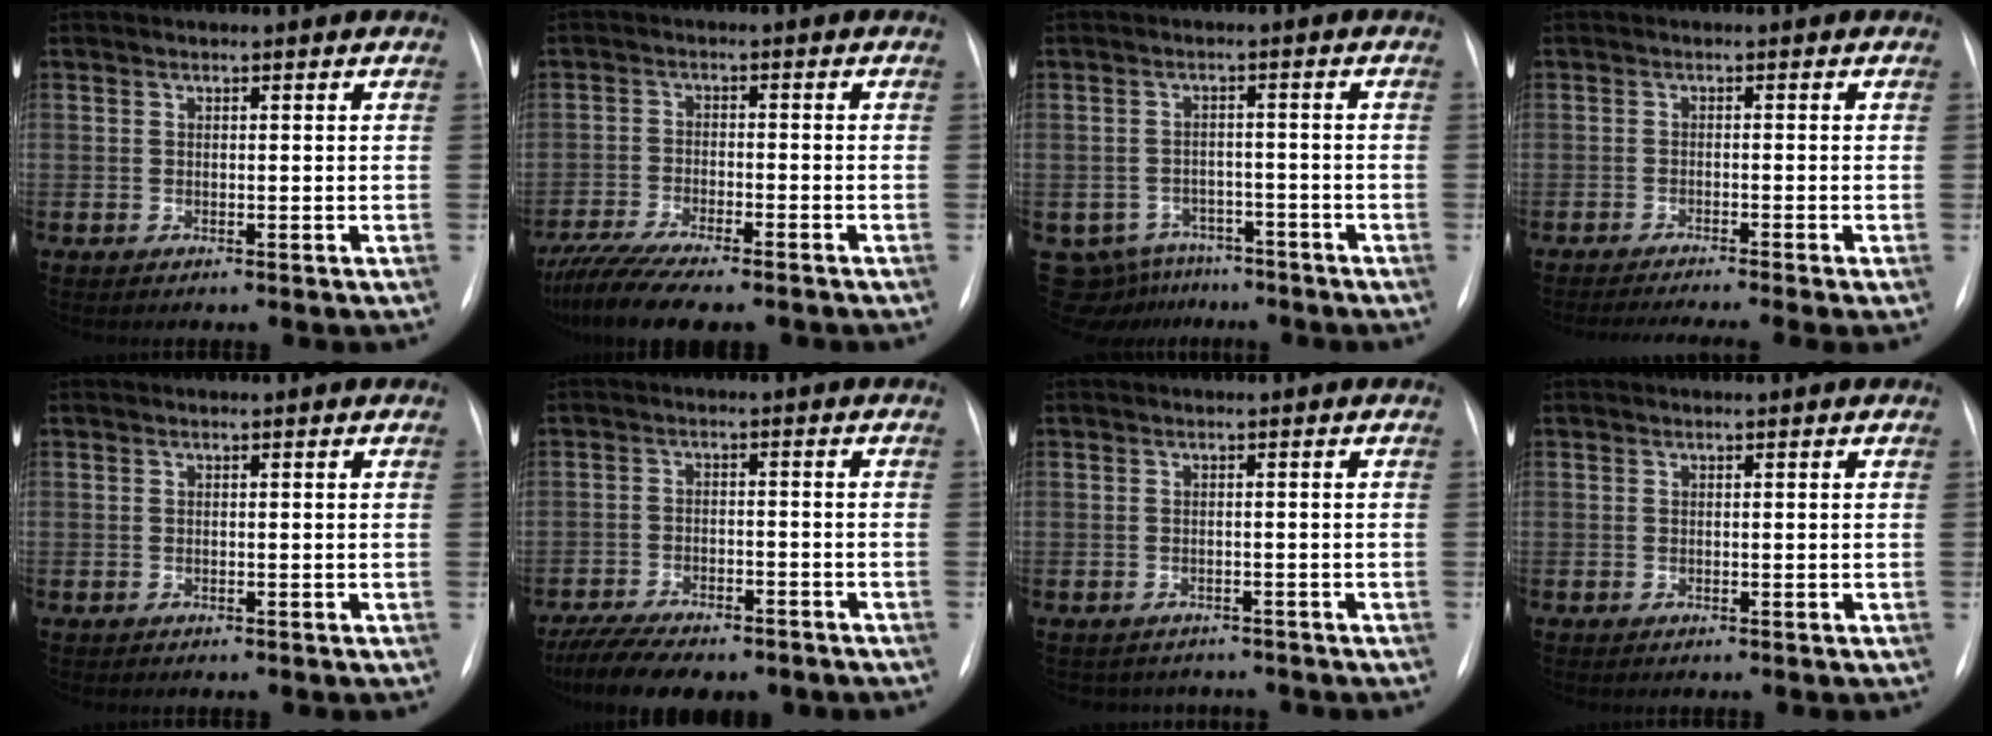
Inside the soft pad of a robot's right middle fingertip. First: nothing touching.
{"total": 12.3, "force": [-10.3, 1.9, 6.5], "torque": [-0.114, -0.017, -0.162]}
{"total": 10.3, "force": [-8.1, 6.1, 1.4], "torque": [-0.033, 0.011, -0.106]}
{"total": 8.9, "force": [-7.4, -0.5, 4.9], "torque": [-0.058, -0.014, -0.108]}
{"total": 0.0}
{"total": 13.6, "force": [-10.6, 5.0, 6.9], "torque": [-0.134, -0.006, -0.156]}
{"total": 4.8, "force": [-4.2, 2.3, 0.1], "torque": [-0.001, 0.009, -0.047]}
{"total": 0.0}